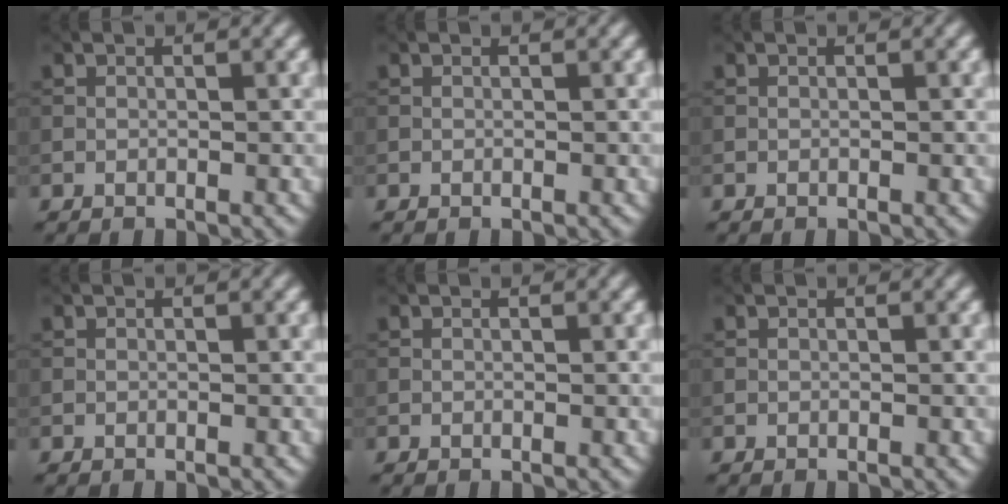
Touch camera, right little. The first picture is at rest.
{"total": 0.0}
{"total": 0.0}
{"total": 0.0}
{"total": 0.0}
{"total": 0.0}